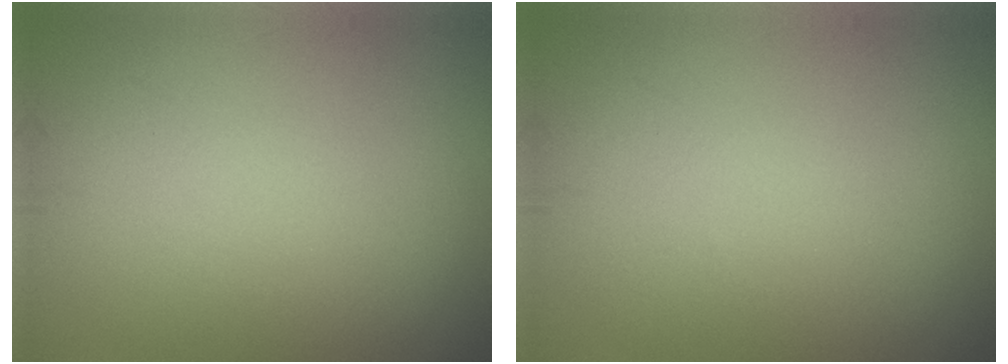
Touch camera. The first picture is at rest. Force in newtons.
{"total": 0.0}